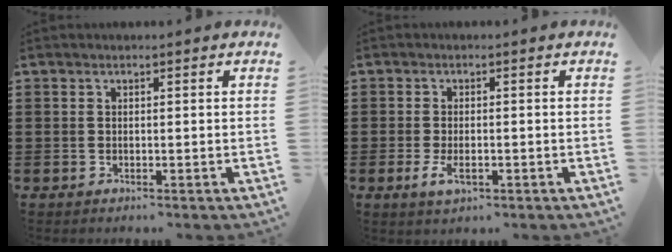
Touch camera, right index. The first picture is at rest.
{"total": 2.6, "force": [-0.8, 1.2, 2.2], "torque": [-0.047, -0.002, -0.015]}